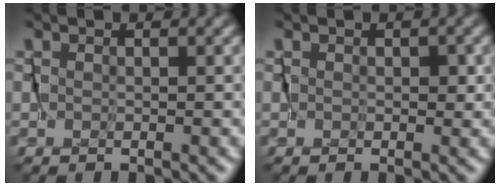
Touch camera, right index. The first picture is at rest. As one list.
[{"total": 0.6, "force": [0.1, 0.4, 0.5], "torque": [-0.008, 0.000, 0.000]}]